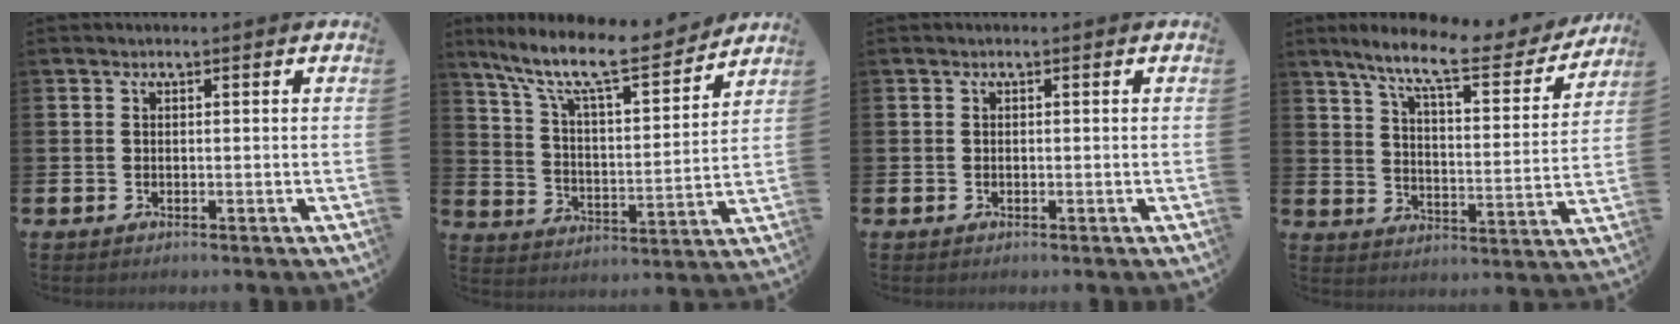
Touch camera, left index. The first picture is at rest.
{"total": 10.8, "force": [9.3, 1.9, 5.2], "torque": [-0.128, -0.062, 0.154]}
{"total": 0.0}
{"total": 10.4, "force": [8.5, 2.1, 5.7], "torque": [-0.132, -0.047, 0.138]}